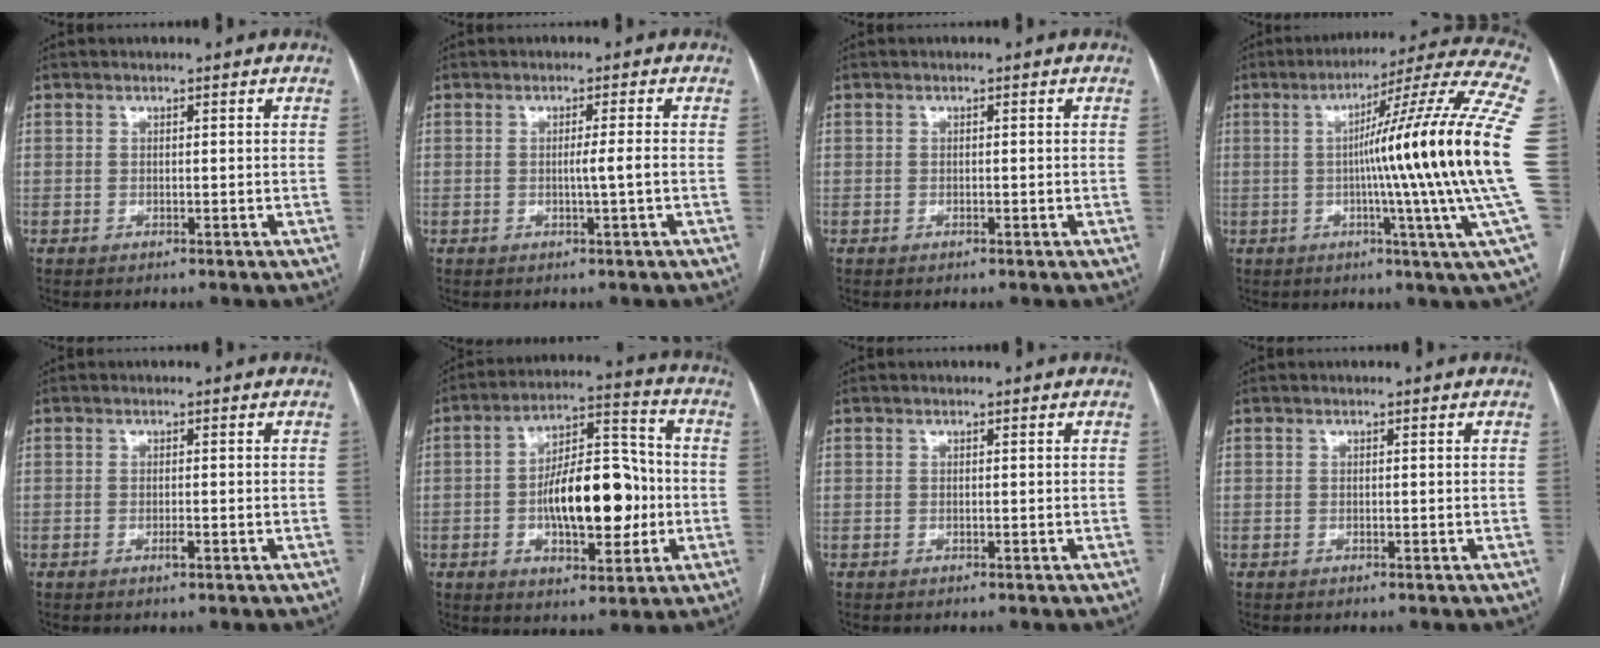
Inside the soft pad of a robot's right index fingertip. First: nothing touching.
{"total": 2.0, "force": [-0.3, -0.8, 1.8], "torque": [-0.029, -0.001, -0.007]}
{"total": 0.0}
{"total": 22.4, "force": [-0.6, -3.5, 22.1], "torque": [-0.261, -0.001, -0.032]}
{"total": 1.0, "force": [-0.4, 0.1, 0.9], "torque": [-0.020, -0.002, -0.006]}
{"total": 14.7, "force": [-2.0, 6.0, 13.3], "torque": [-0.219, 0.024, -0.028]}
{"total": 0.0}
{"total": 0.0}